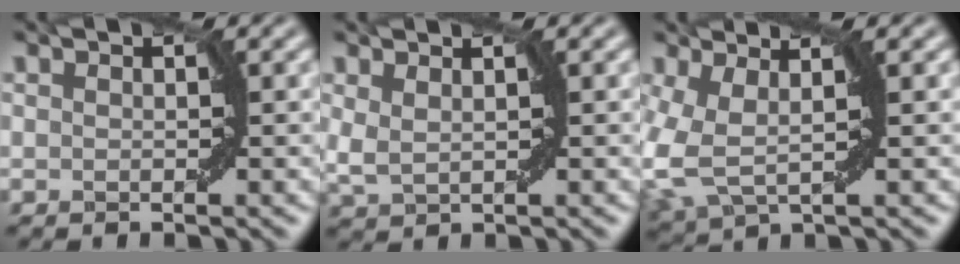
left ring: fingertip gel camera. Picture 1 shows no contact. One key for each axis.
{"total": 1.6, "fx": 1.0, "fy": 0.6, "fz": 1.2, "tx": -0.027, "ty": -0.002, "tz": 0.022}
{"total": 4.7, "fx": 0.3, "fy": 2.3, "fz": 4.1, "tx": -0.116, "ty": -0.003, "tz": 0.006}